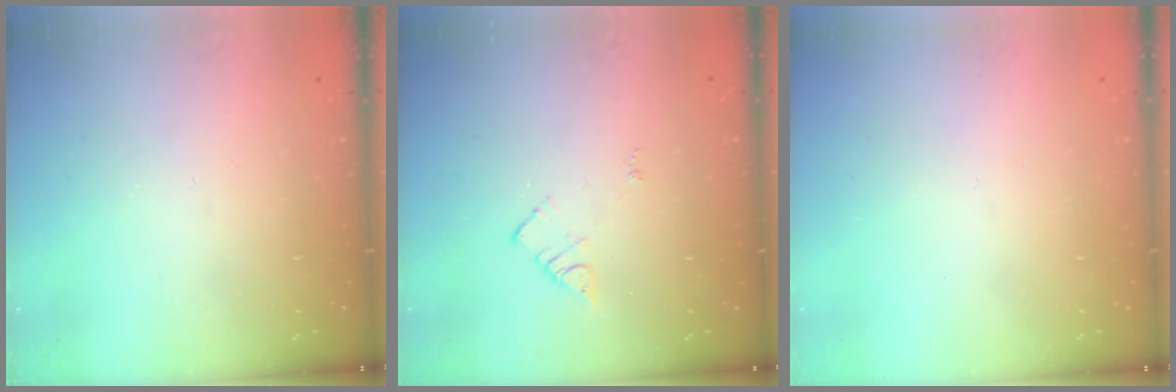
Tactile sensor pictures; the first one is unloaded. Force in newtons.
{"total": 3.7, "press": 3.7, "slide": 0.3}
{"total": 1.8, "press": 1.7, "slide": 0.1}